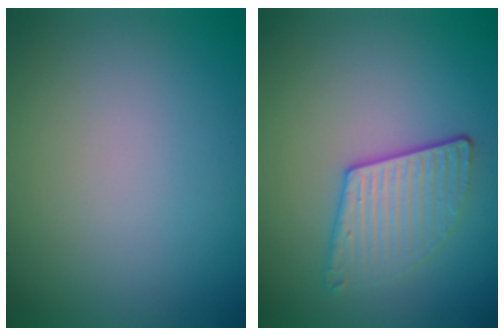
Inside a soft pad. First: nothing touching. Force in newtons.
{"total": 3.3, "press": 2.9, "slide": 1.6}